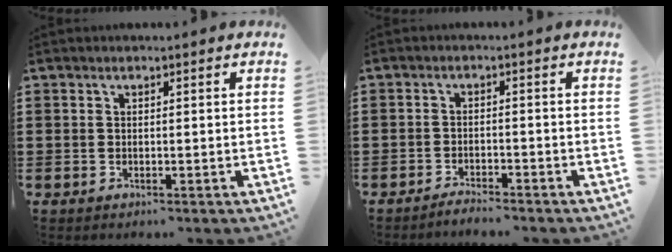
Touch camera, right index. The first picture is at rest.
{"total": 1.9, "force": [-1.9, -0.1, 0.2], "torque": [-0.007, 0.004, -0.038]}